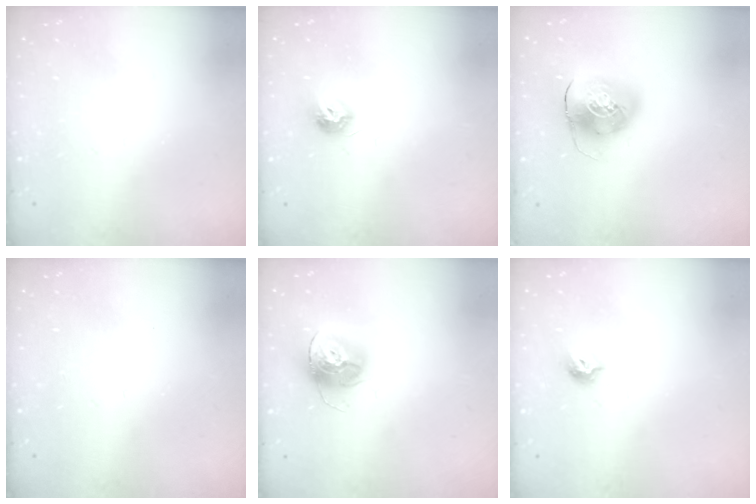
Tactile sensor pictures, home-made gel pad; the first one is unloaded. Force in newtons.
{"total": 7.0, "press": 6.9, "slide": 0.5}
{"total": 10.4, "press": 10.2, "slide": 1.8}
{"total": 0.0}
{"total": 13.7, "press": 13.7, "slide": 1.2}
{"total": 6.3, "press": 6.3, "slide": 0.8}